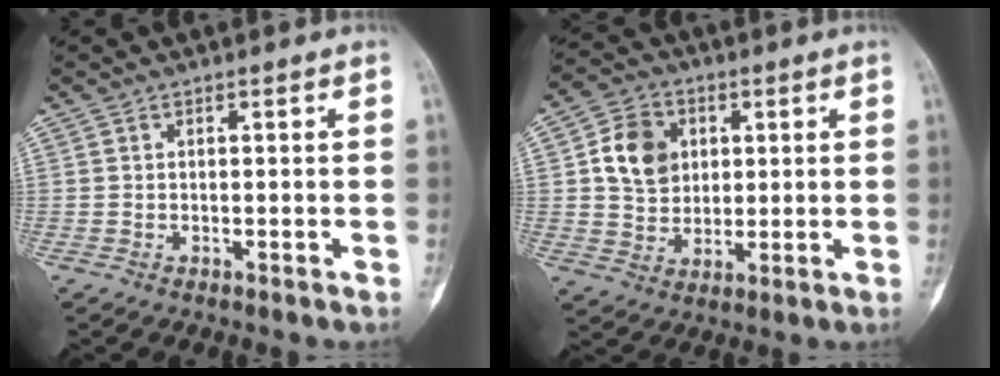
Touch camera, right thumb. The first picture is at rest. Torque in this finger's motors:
{"motor_torque": [-0.47, 0.20, 0.23, -0.10, 0.04]}